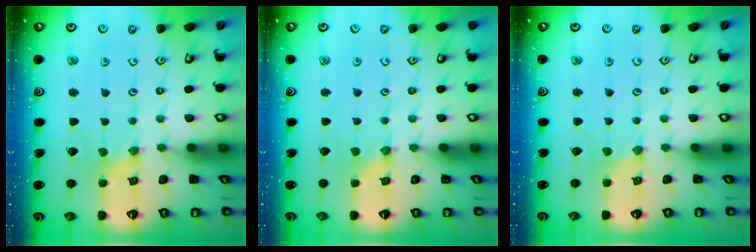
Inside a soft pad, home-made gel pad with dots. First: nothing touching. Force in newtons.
{"total": 1.2, "press": 1.1, "slide": 0.3}
{"total": 0.6, "press": 0.6, "slide": 0.2}